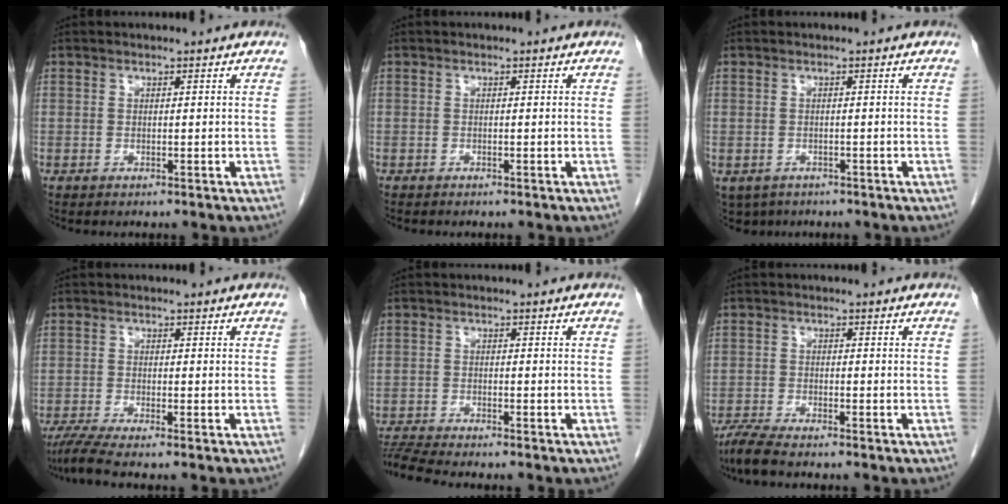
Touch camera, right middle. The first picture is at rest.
{"total": 0.6, "force": [-0.6, 0.2, 0.2], "torque": [-0.008, 0.000, -0.009]}
{"total": 4.8, "force": [-3.2, 3.4, 1.2], "torque": [-0.018, 0.000, -0.043]}
{"total": 3.5, "force": [-2.7, -0.4, 2.2], "torque": [-0.049, -0.012, -0.055]}
{"total": 4.7, "force": [-4.5, -1.0, 1.2], "torque": [-0.027, -0.018, -0.081]}
{"total": 3.6, "force": [-3.1, 0.0, 1.8], "torque": [-0.042, -0.012, -0.062]}